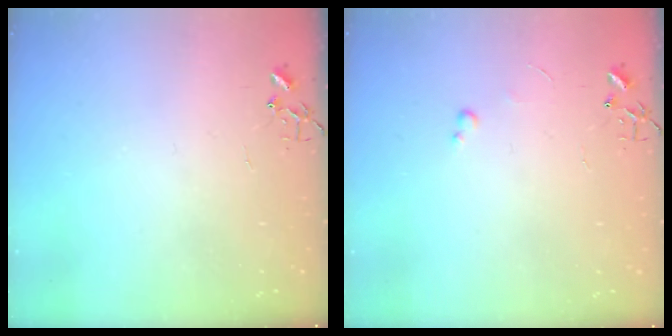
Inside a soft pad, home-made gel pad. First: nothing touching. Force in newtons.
{"total": 2.4, "press": 2.3, "slide": 0.4}